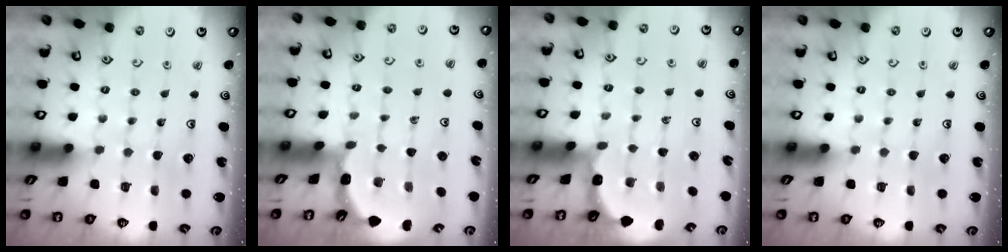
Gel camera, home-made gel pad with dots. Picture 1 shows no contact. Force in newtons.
{"total": 1.5, "press": 1.5, "slide": 0.1}
{"total": 1.8, "press": 1.8, "slide": 0.3}
{"total": 0.0}